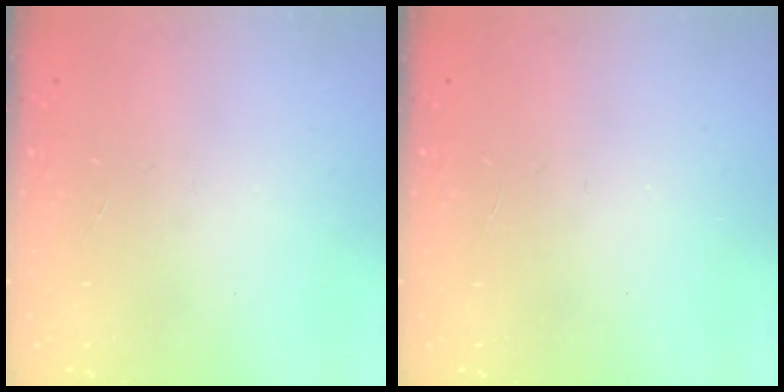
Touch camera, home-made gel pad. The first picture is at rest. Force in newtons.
{"total": 0.0}